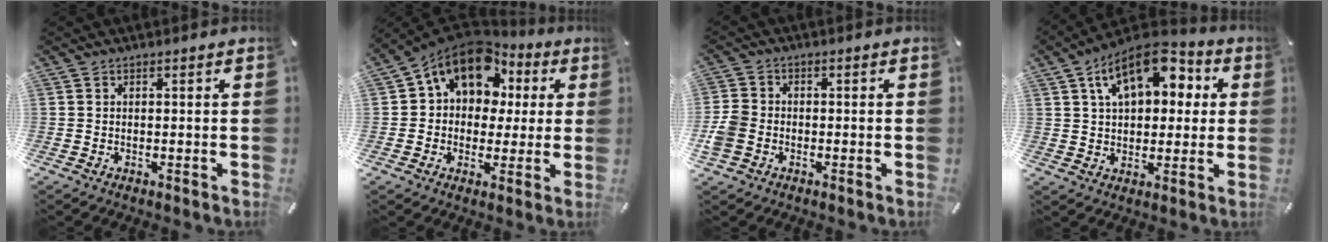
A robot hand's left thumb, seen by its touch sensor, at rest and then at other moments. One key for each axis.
{"total": 13.0, "fx": 5.7, "fy": 9.8, "fz": 6.3, "tx": -0.111, "ty": -0.024, "tz": 0.107}
{"total": 5.2, "fx": -1.6, "fy": 4.5, "fz": 2.1, "tx": -0.040, "ty": 0.010, "tz": -0.028}
{"total": 14.6, "fx": 6.4, "fy": 9.1, "fz": 9.5, "tx": -0.160, "ty": -0.015, "tz": 0.113}